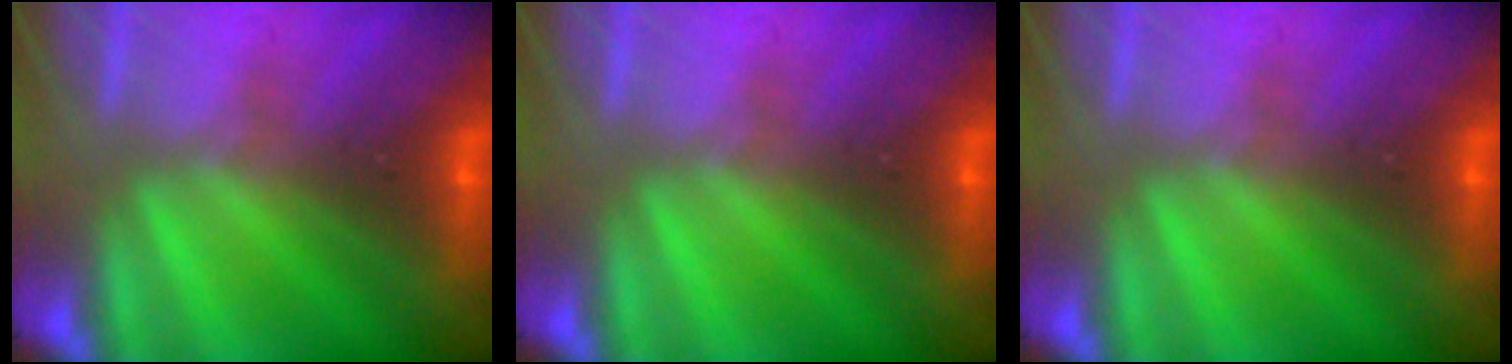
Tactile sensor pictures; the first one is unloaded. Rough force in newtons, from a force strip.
{"total": 0.0}
{"total": 0.0}